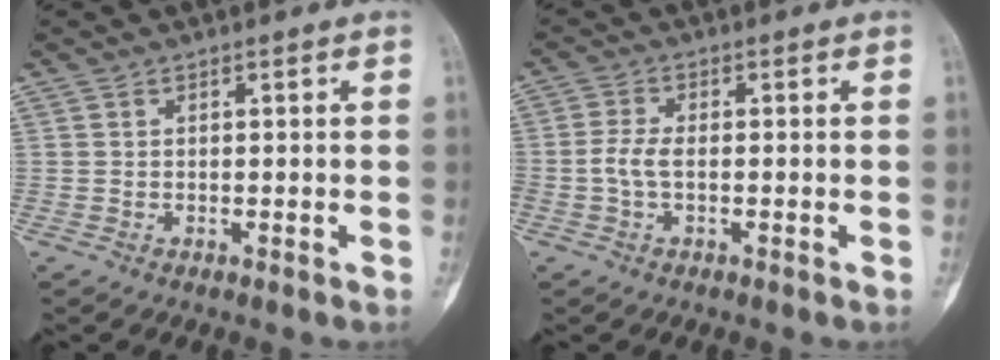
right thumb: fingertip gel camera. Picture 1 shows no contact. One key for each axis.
{"total": 3.3, "fx": -0.6, "fy": 1.6, "fz": 2.8, "tx": -0.070, "ty": 0.005, "tz": -0.015}